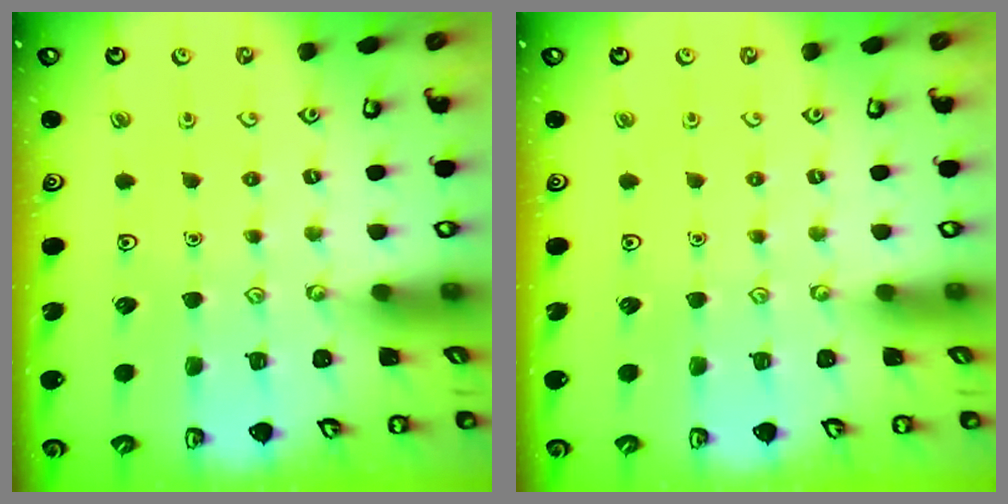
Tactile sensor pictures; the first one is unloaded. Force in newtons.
{"total": 0.0}